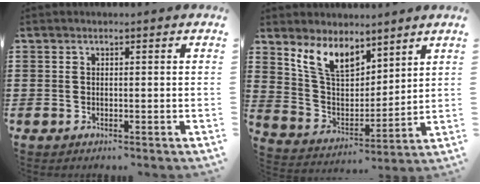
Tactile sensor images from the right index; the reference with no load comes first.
{"total": 8.7, "force": [6.4, 4.0, 4.3], "torque": [-0.112, -0.014, 0.122]}